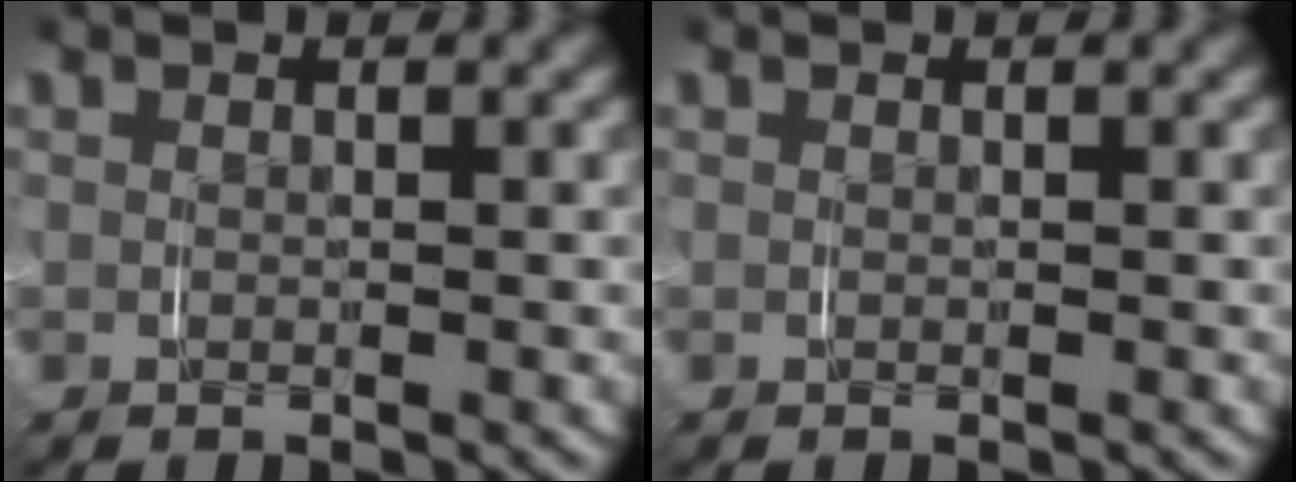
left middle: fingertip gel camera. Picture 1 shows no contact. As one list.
[{"total": 0.0}]